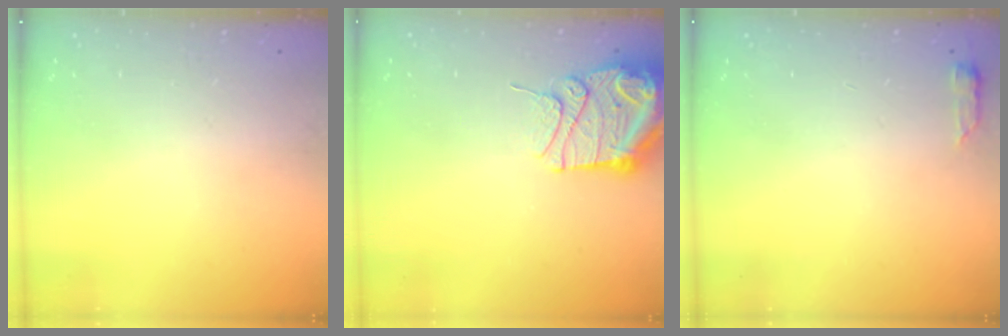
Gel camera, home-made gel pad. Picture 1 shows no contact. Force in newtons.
{"total": 13.1, "press": 13.1, "slide": 1.5}
{"total": 2.9, "press": 2.8, "slide": 0.6}